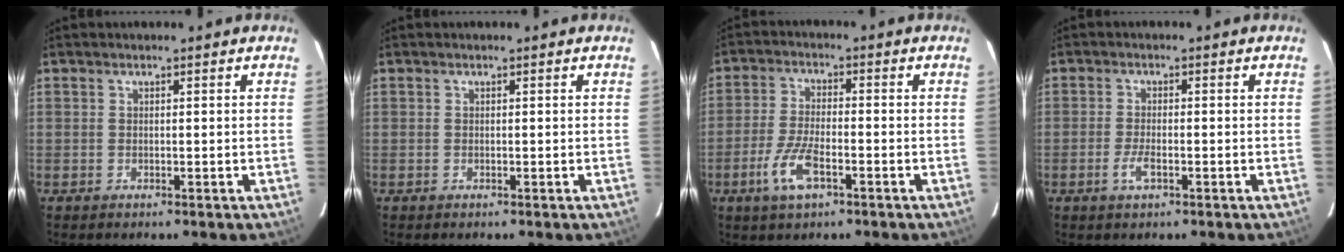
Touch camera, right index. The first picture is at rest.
{"total": 0.0}
{"total": 7.9, "force": [-3.8, 2.6, 6.4], "torque": [-0.142, -0.006, -0.073]}
{"total": 3.2, "force": [-1.5, 1.0, 2.6], "torque": [-0.060, -0.003, -0.030]}